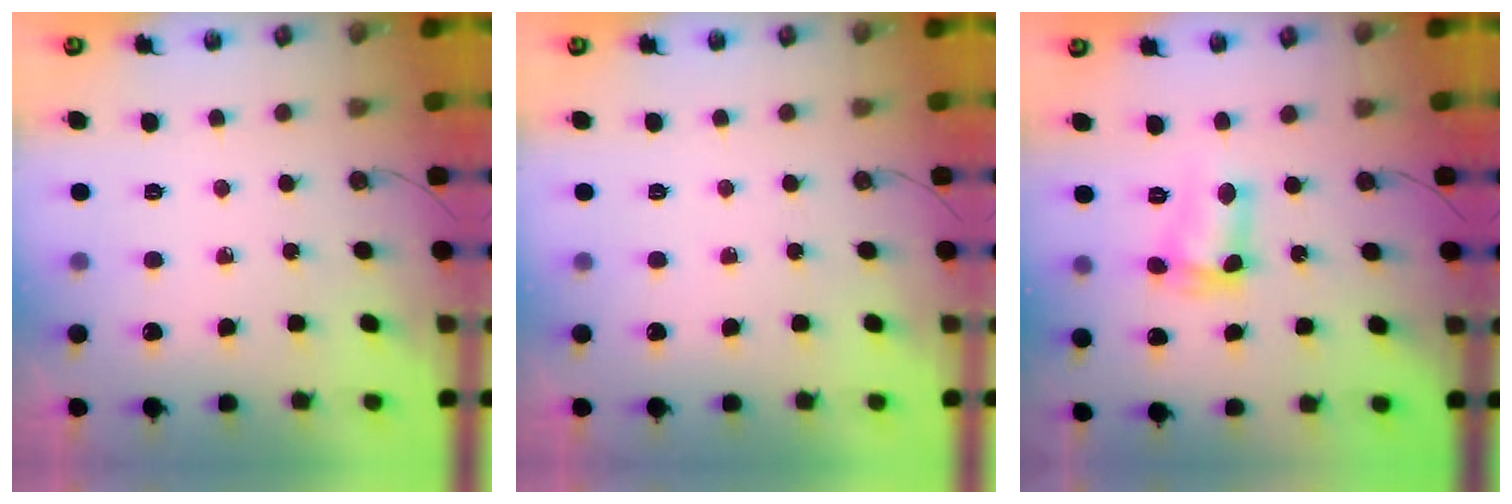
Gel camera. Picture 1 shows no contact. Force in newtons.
{"total": 0.0}
{"total": 7.2, "press": 6.9, "slide": 2.3}